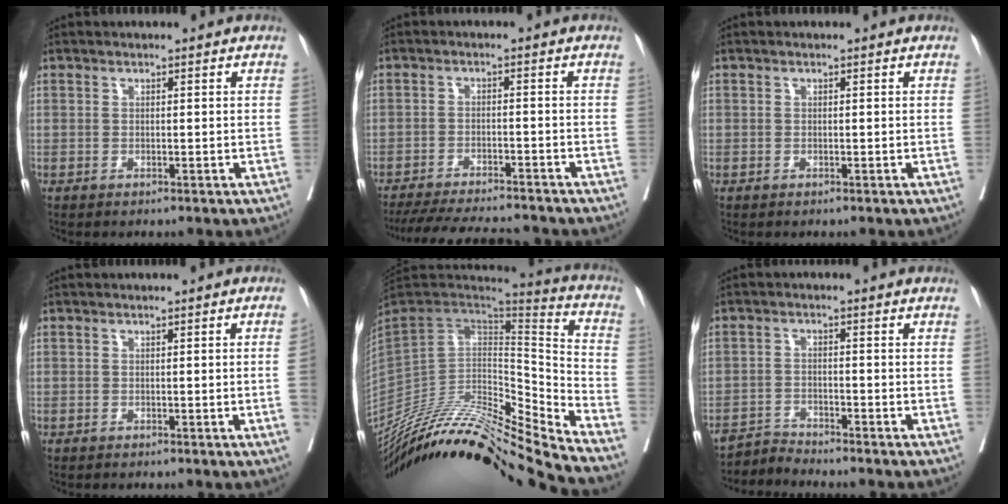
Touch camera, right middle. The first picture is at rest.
{"total": 13.7, "force": [-12.6, 1.8, 5.0], "torque": [-0.084, -0.011, -0.179]}
{"total": 0.6, "force": [-0.1, 0.6, -0.1], "torque": [0.006, 0.006, -0.006]}
{"total": 1.7, "force": [-0.5, -0.2, 1.6], "torque": [-0.023, 0.006, -0.006]}
{"total": 29.4, "force": [-25.9, 0.7, 14.0], "torque": [-0.221, -0.025, -0.421]}
{"total": 3.1, "force": [-2.8, -0.5, -1.1], "torque": [0.028, -0.012, -0.052]}